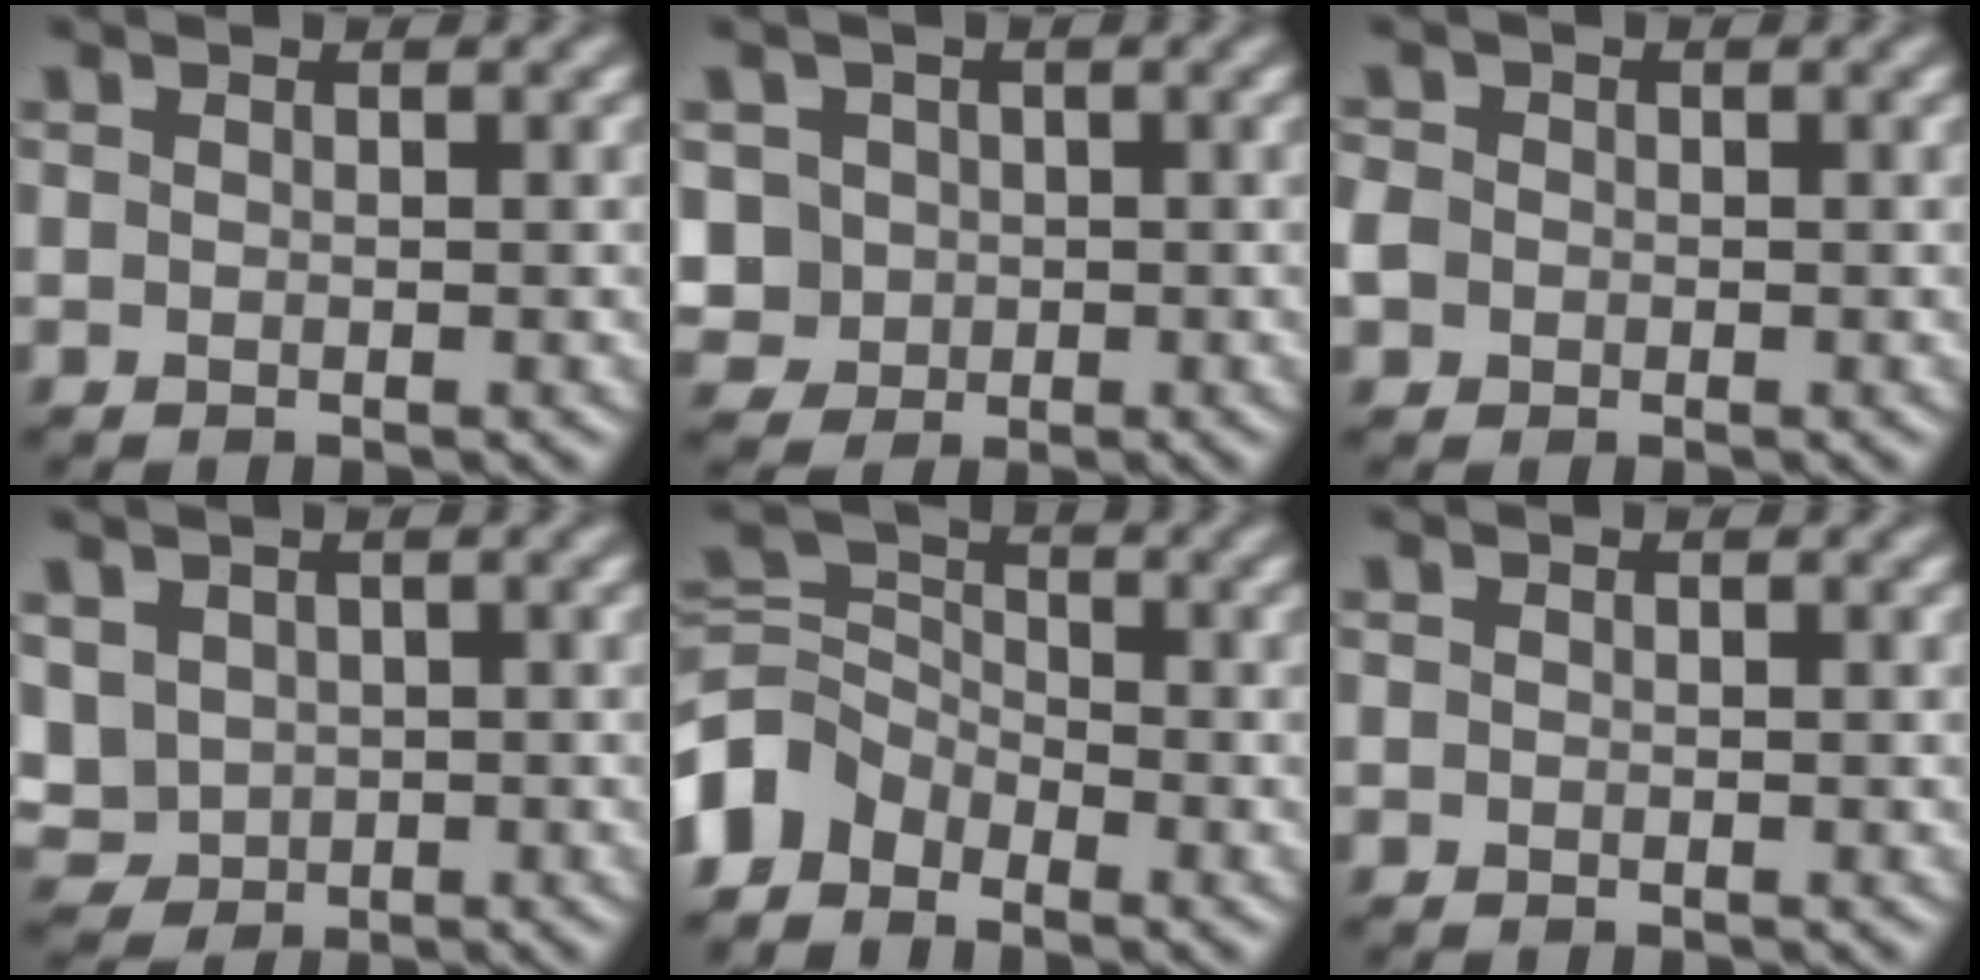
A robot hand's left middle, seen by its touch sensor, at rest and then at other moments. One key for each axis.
{"total": 4.9, "fx": 0.5, "fy": 4.4, "fz": 2.1, "tx": -0.037, "ty": 0.023, "tz": -0.004}
{"total": 3.8, "fx": -0.1, "fy": 3.5, "fz": 1.6, "tx": -0.041, "ty": 0.024, "tz": -0.030}
{"total": 4.1, "fx": 0.5, "fy": 3.6, "fz": 1.9, "tx": -0.064, "ty": 0.014, "tz": 0.014}
{"total": 4.4, "fx": -3.1, "fy": 2.8, "fz": 1.4, "tx": -0.031, "ty": 0.008, "tz": -0.081}
{"total": 0.0}